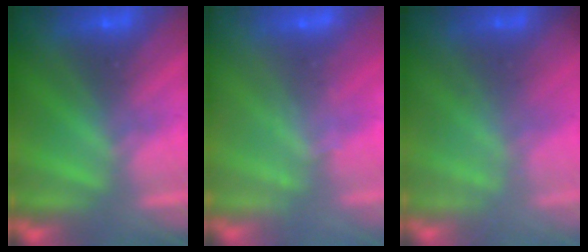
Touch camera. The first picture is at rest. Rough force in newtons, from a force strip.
{"total": 2.2}
{"total": 2.7}